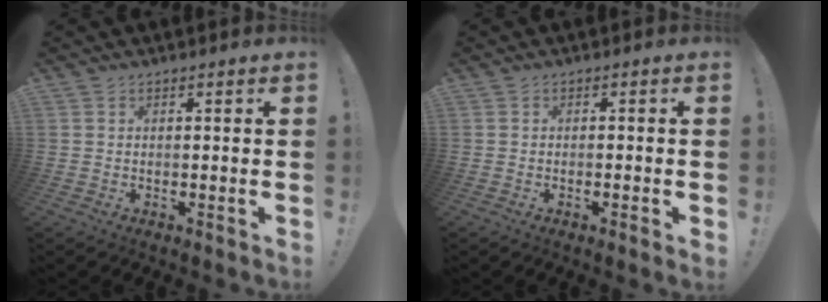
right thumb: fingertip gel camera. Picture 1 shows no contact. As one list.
[{"total": 1.5, "force": [-0.8, -0.2, 1.3], "torque": [-0.026, 0.001, -0.013]}]